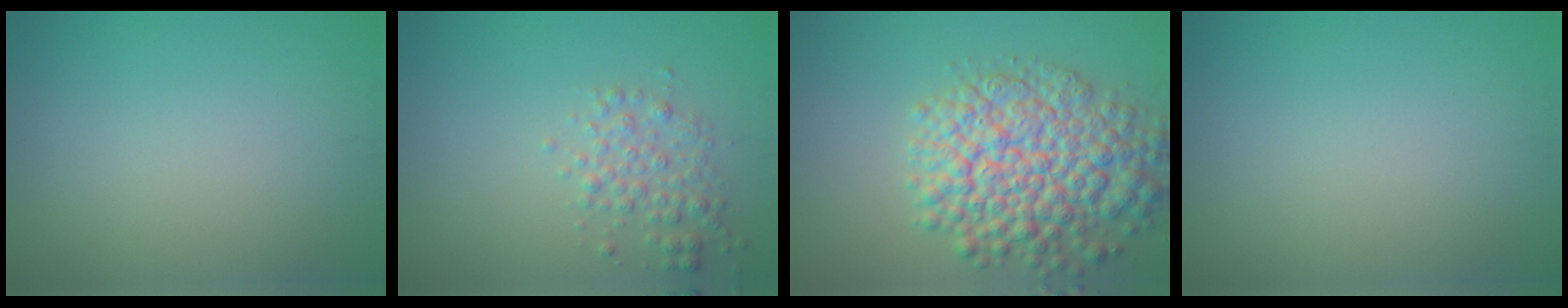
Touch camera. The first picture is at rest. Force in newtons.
{"total": 2.4, "press": 2.4, "slide": 0.0}
{"total": 8.9, "press": 8.9, "slide": 0.4}
{"total": 0.0}